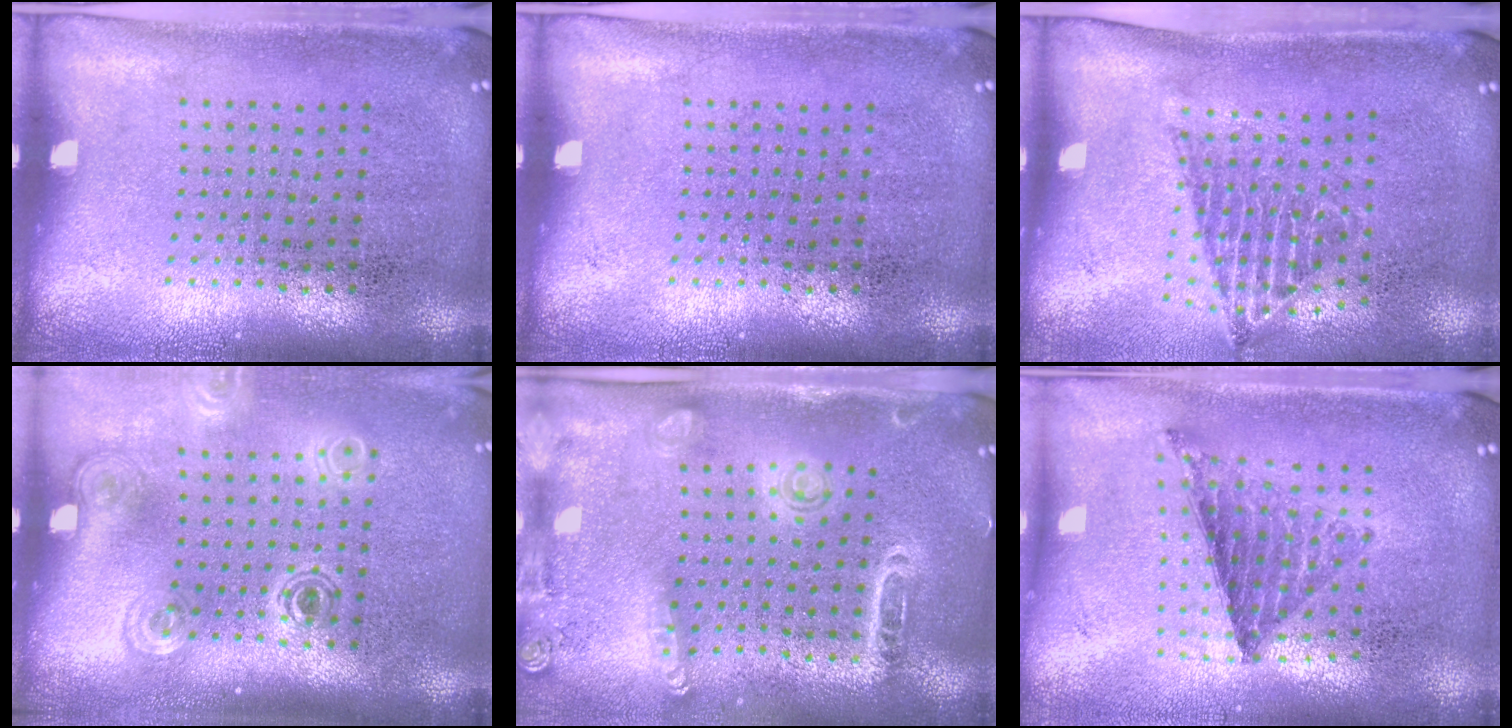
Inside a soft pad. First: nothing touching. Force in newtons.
{"total": 0.0}
{"total": 1.5, "press": 1.1, "slide": 0.9}
{"total": 1.8, "press": 1.2, "slide": 1.3}
{"total": 1.6, "press": 1.5, "slide": 0.5}
{"total": 0.8, "press": 0.8, "slide": 0.1}